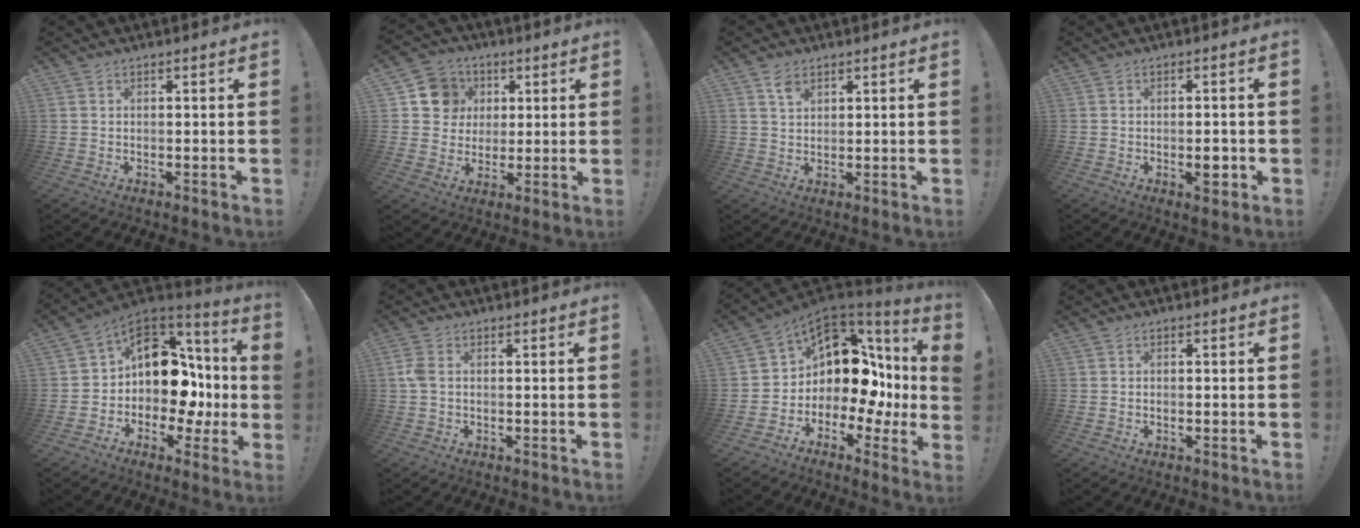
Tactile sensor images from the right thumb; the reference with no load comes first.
{"total": 11.1, "force": [2.8, 10.3, 2.8], "torque": [-0.027, -0.006, 0.059]}
{"total": 3.5, "force": [2.3, 2.0, 1.7], "torque": [-0.024, -0.011, 0.041]}
{"total": 3.7, "force": [-1.4, 1.5, 3.1], "torque": [-0.036, 0.006, -0.023]}
{"total": 16.5, "force": [1.2, 12.5, 10.6], "torque": [-0.137, -0.004, 0.031]}
{"total": 2.9, "force": [0.2, 1.6, 2.4], "torque": [-0.052, 0.004, 0.004]}
{"total": 12.2, "force": [3.3, 8.5, 8.0], "torque": [-0.113, -0.039, 0.066]}
{"total": 0.8, "force": [-0.6, 0.2, 0.6], "torque": [-0.018, 0.003, -0.008]}